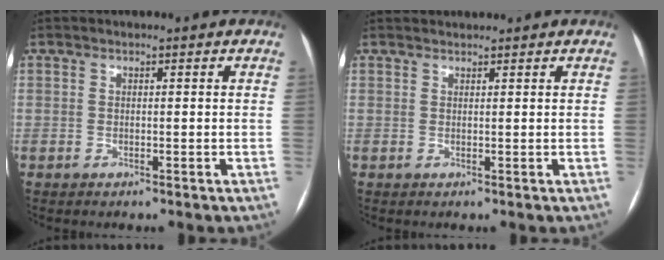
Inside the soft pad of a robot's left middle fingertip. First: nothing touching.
{"total": 1.6, "force": [1.6, 0.0, -0.1], "torque": [-0.003, 0.020, 0.031]}